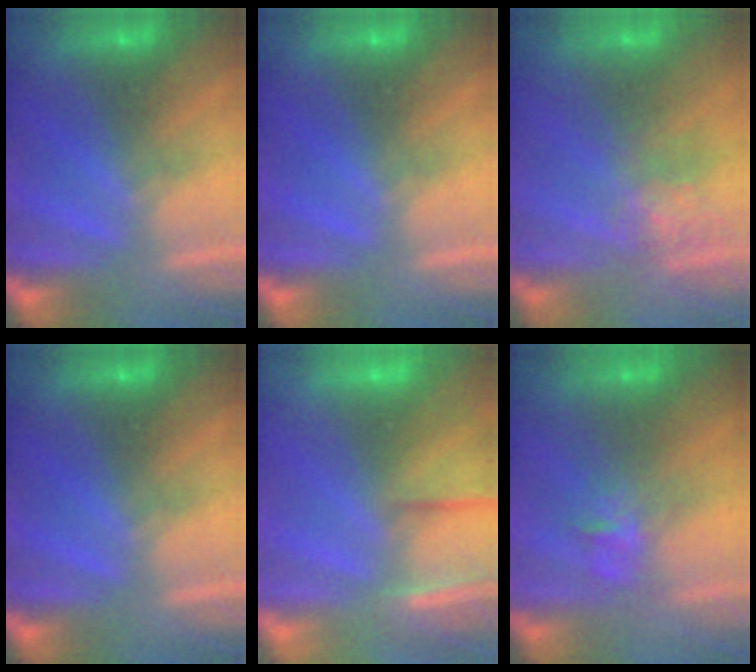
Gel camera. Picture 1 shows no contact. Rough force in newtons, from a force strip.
{"total": 0.0}
{"total": 3.7}
{"total": 0.0}
{"total": 3.9}
{"total": 2.7}